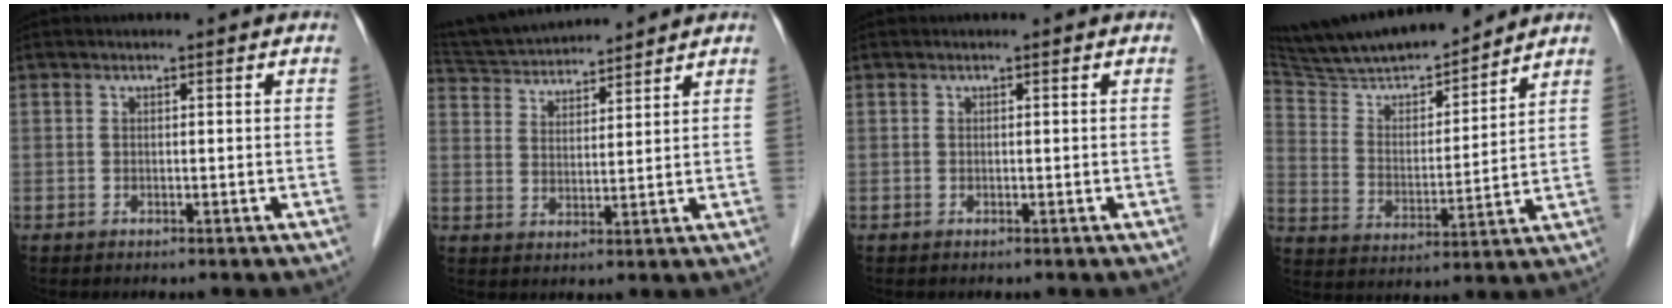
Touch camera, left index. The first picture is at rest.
{"total": 12.1, "force": [11.4, 1.7, 3.5], "torque": [-0.071, 0.031, 0.198]}
{"total": 0.0}
{"total": 17.2, "force": [15.8, 1.9, 6.7], "torque": [-0.121, 0.004, 0.276]}